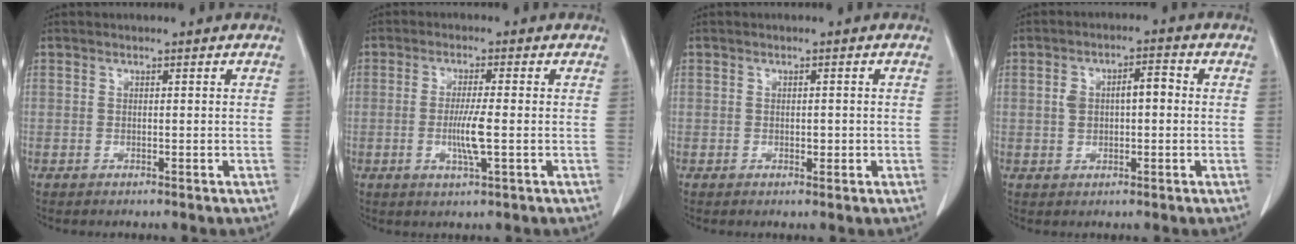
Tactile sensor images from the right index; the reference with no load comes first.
{"total": 5.0, "force": [-0.9, 0.0, 4.9], "torque": [-0.096, -0.010, -0.017]}
{"total": 1.3, "force": [-0.3, 0.7, 1.0], "torque": [-0.015, 0.000, -0.001]}
{"total": 5.3, "force": [0.4, 2.5, 4.7], "torque": [-0.090, 0.024, 0.009]}